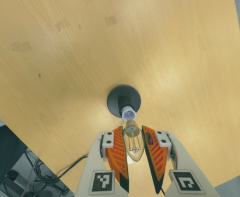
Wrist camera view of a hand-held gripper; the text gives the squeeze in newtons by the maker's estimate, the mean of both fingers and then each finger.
{"total": 11.2, "left": 10.7, "right": 11.7}